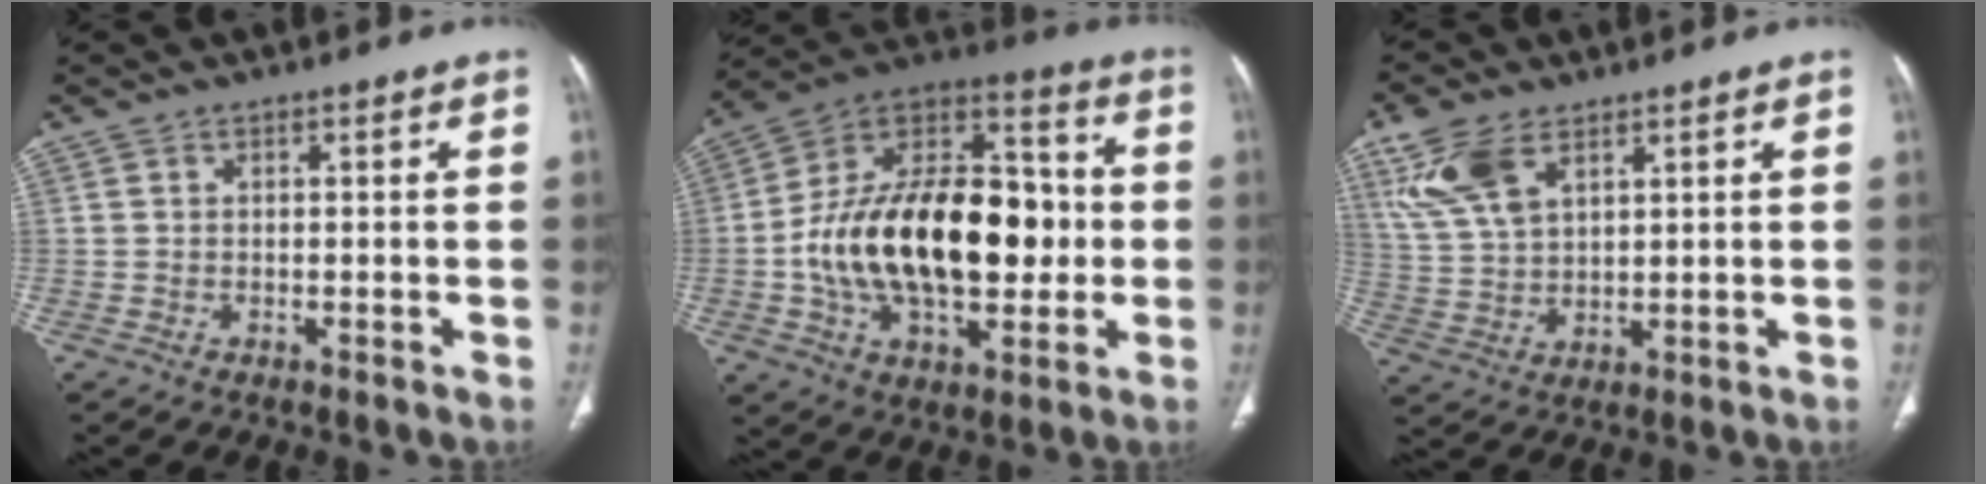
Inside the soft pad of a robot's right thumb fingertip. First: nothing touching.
{"total": 28.6, "force": [-1.9, 16.4, 23.3], "torque": [-0.378, 0.033, -0.022]}
{"total": 10.2, "force": [5.6, 5.3, 6.7], "torque": [-0.141, -0.010, 0.121]}